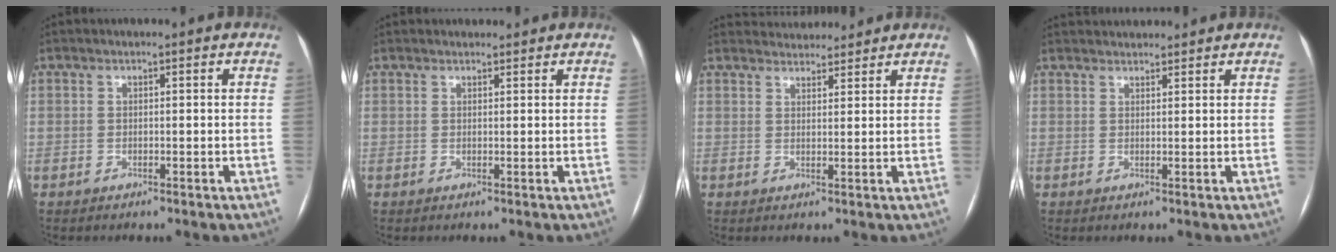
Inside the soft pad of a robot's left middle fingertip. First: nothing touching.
{"total": 2.1, "force": [2.0, 0.7, 0.2], "torque": [-0.004, 0.018, 0.028]}
{"total": 6.7, "force": [6.4, 1.7, 0.8], "torque": [-0.005, 0.022, 0.084]}
{"total": 5.3, "force": [5.1, 1.1, 0.9], "torque": [-0.009, 0.035, 0.071]}